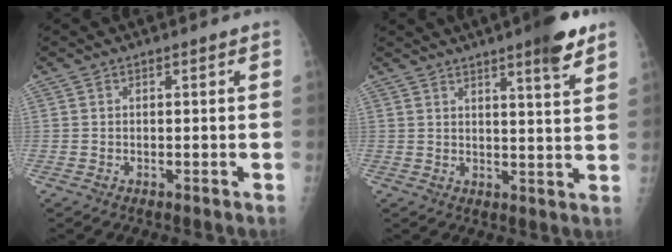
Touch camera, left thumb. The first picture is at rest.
{"total": 8.3, "force": [5.4, 0.8, 6.2], "torque": [-0.077, -0.028, 0.070]}